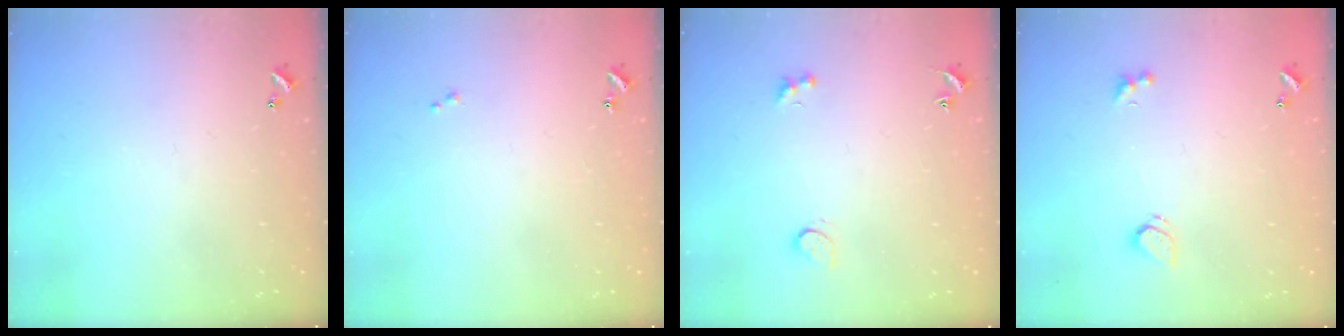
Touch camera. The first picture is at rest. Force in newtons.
{"total": 0.0}
{"total": 2.6, "press": 2.3, "slide": 1.2}
{"total": 1.9, "press": 1.8, "slide": 0.5}